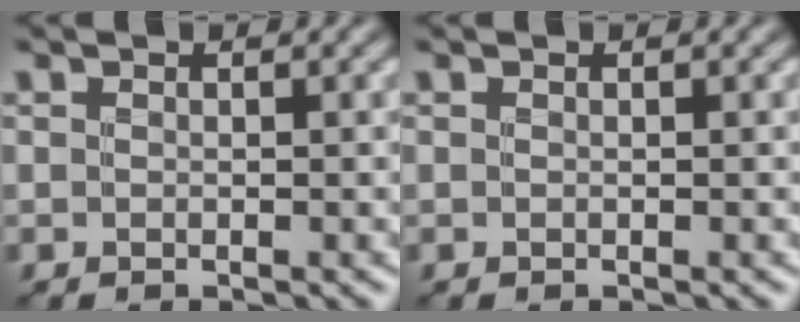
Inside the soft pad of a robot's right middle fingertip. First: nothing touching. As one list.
[{"total": 0.0}]